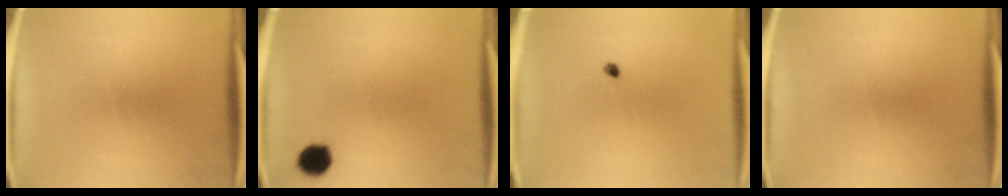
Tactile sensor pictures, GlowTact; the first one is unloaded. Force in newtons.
{"total": 4.1}
{"total": 0.9}
{"total": 0.0}